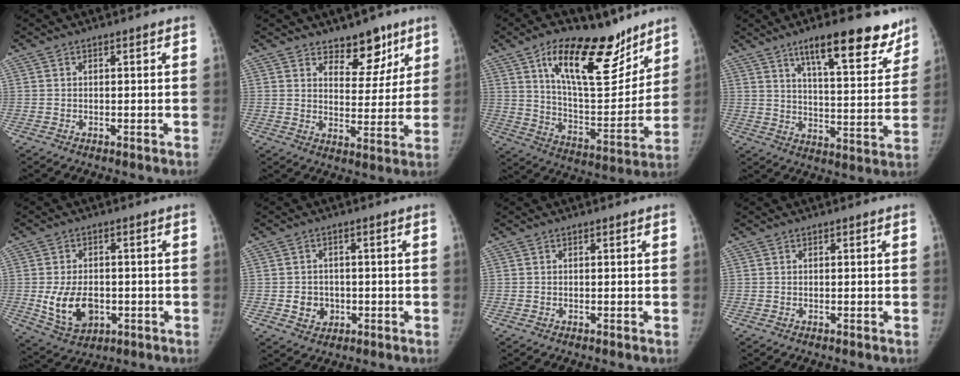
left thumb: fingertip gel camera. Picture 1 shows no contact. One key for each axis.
{"total": 8.6, "fx": 6.1, "fy": 4.8, "fz": 3.8, "tx": -0.008, "ty": -0.039, "tz": 0.092}
{"total": 22.5, "fx": 13.7, "fy": 9.6, "fz": 15.0, "tx": -0.184, "ty": -0.071, "tz": 0.228}
{"total": 17.2, "fx": 11.6, "fy": 5.0, "fz": 11.6, "tx": -0.118, "ty": -0.061, "tz": 0.175}
{"total": 9.7, "fx": -1.7, "fy": 6.5, "fz": 7.0, "tx": -0.113, "ty": -0.002, "tz": -0.015}
{"total": 4.4, "fx": -0.9, "fy": 3.9, "fz": 1.8, "tx": -0.011, "ty": 0.005, "tz": -0.008}
{"total": 0.0}
{"total": 0.0}